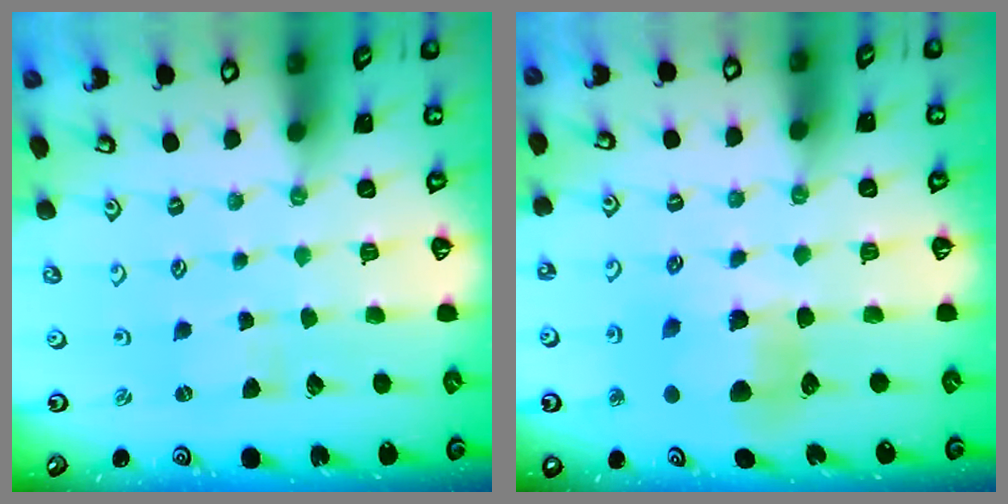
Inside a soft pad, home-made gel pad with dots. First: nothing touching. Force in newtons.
{"total": 9.5, "press": 9.4, "slide": 1.4}